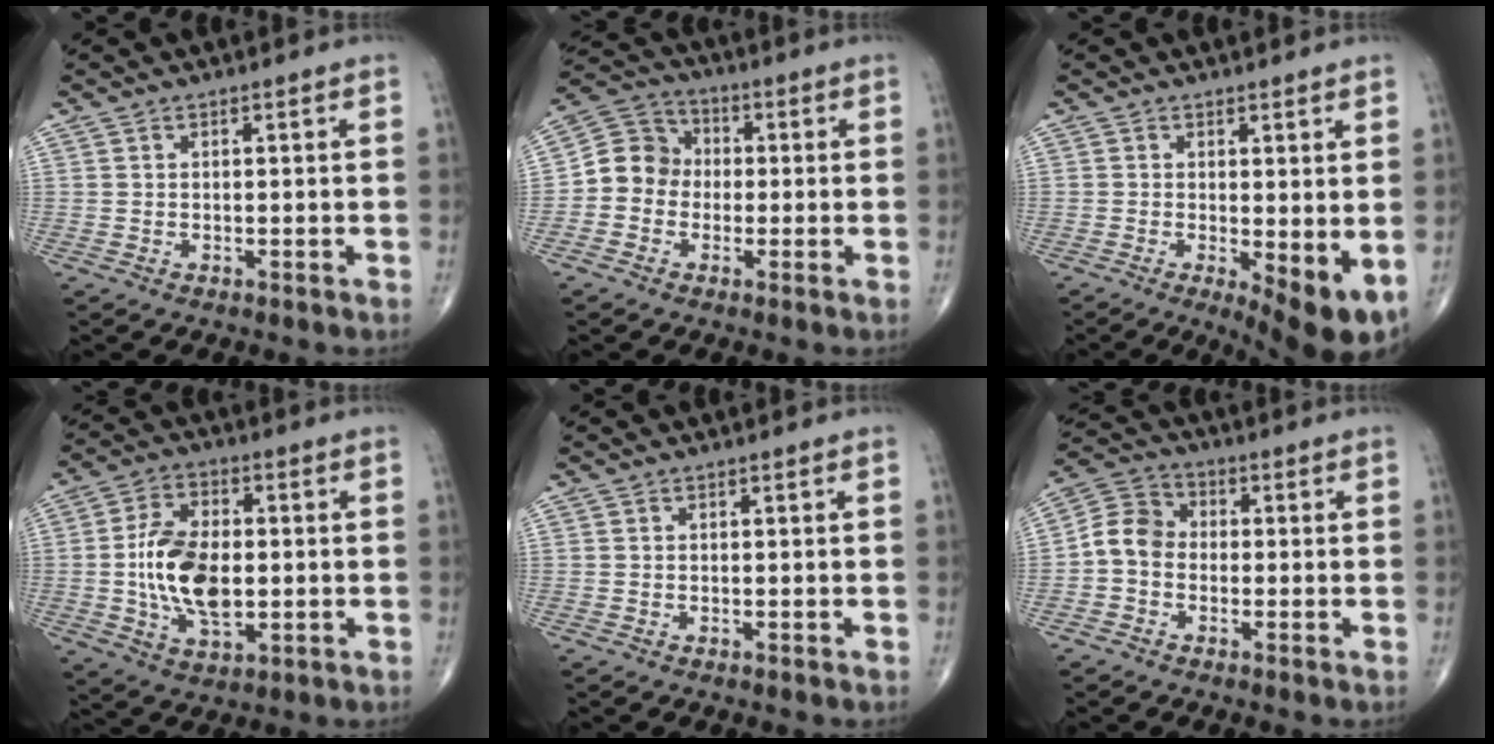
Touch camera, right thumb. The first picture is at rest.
{"total": 8.4, "force": [-1.1, 7.6, 3.6], "torque": [-0.042, 0.035, -0.035]}
{"total": 8.1, "force": [-1.3, 2.6, 7.5], "torque": [-0.109, -0.023, -0.014]}
{"total": 13.6, "force": [-0.7, 7.7, 11.2], "torque": [-0.197, 0.002, -0.009]}
{"total": 0.0}
{"total": 6.8, "force": [-1.1, 5.6, 3.7], "torque": [-0.054, 0.026, -0.038]}